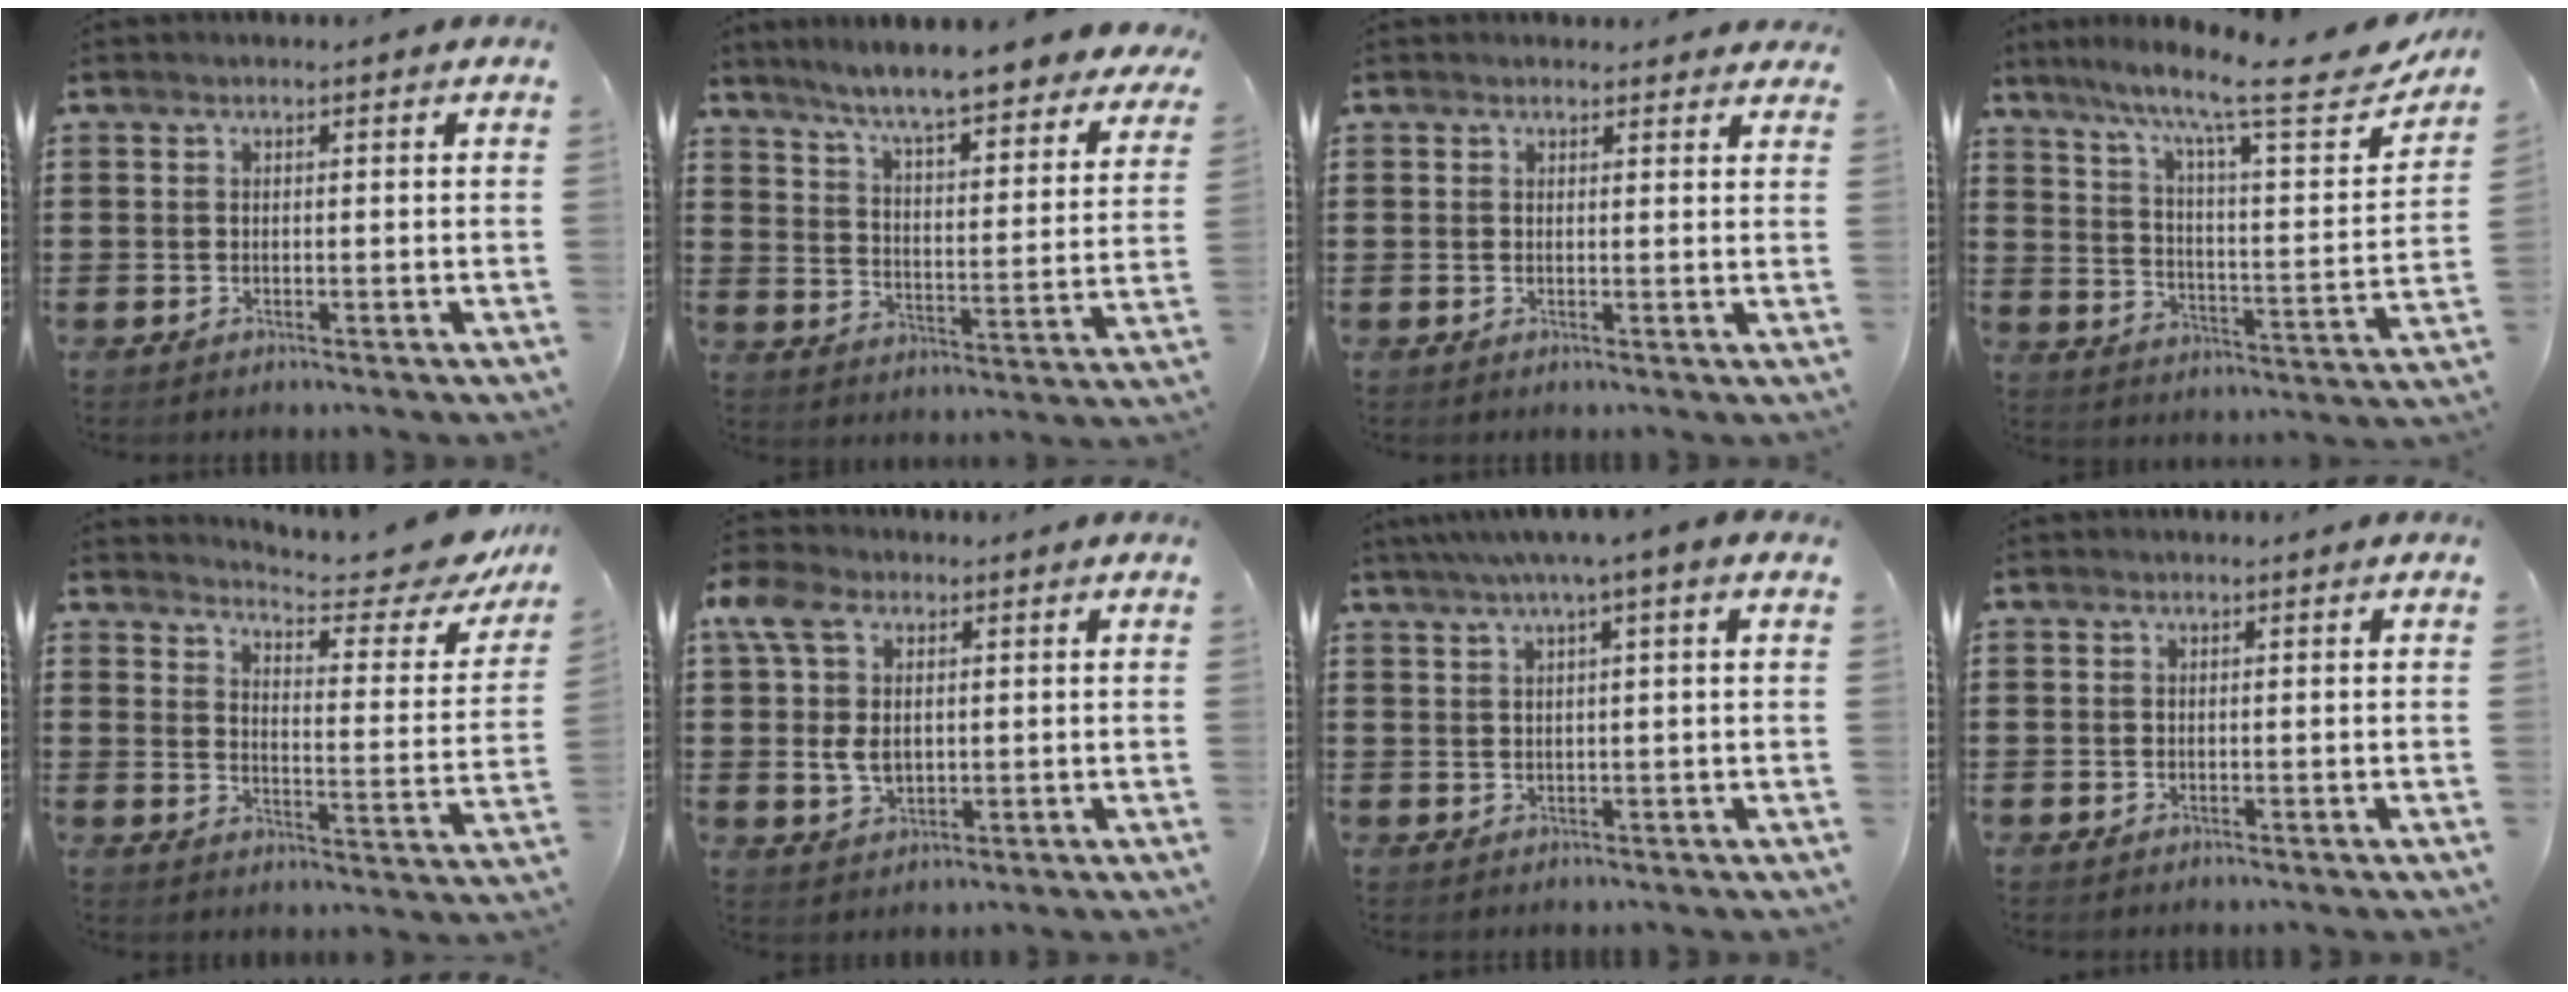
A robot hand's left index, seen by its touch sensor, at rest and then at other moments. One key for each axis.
{"total": 6.9, "fx": 6.3, "fy": -0.7, "fz": 2.7, "tx": -0.080, "ty": -0.049, "tz": 0.103}
{"total": 1.5, "fx": 1.4, "fy": 0.5, "fz": 0.2, "tx": -0.007, "ty": 0.004, "tz": 0.028}
{"total": 10.9, "fx": 8.6, "fy": 1.0, "fz": 6.7, "tx": -0.137, "ty": -0.058, "tz": 0.133}
{"total": 6.0, "fx": 5.5, "fy": 0.2, "fz": 2.4, "tx": -0.049, "ty": -0.050, "tz": 0.088}
{"total": 7.3, "fx": 1.5, "fy": 5.1, "fz": 5.0, "tx": -0.131, "ty": 0.012, "tz": 0.022}
{"total": 3.3, "fx": 1.6, "fy": -0.4, "fz": 2.8, "tx": -0.057, "ty": 0.001, "tz": 0.026}
{"total": 0.0}